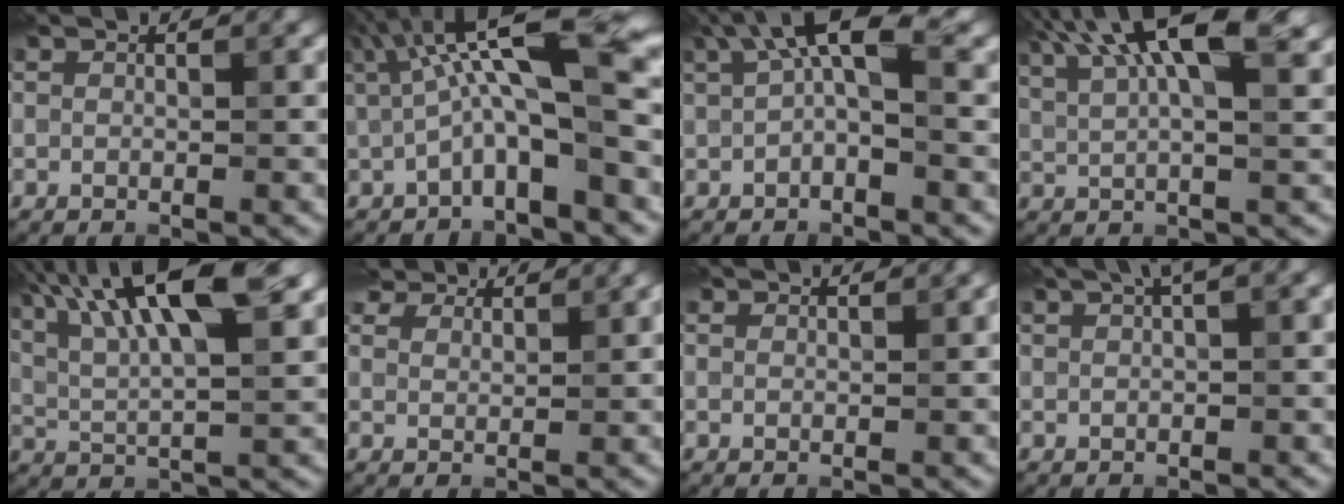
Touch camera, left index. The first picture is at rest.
{"total": 9.3, "force": [1.4, 2.4, 8.9], "torque": [-0.142, 0.017, 0.014]}
{"total": 5.2, "force": [1.6, 1.8, 4.7], "torque": [-0.077, 0.012, 0.017]}
{"total": 10.1, "force": [5.0, 3.1, 8.3], "torque": [-0.137, 0.025, 0.075]}
{"total": 11.4, "force": [5.1, 3.1, 9.7], "torque": [-0.163, 0.015, 0.081]}
{"total": 5.2, "force": [4.3, 2.2, 2.0], "torque": [-0.048, 0.009, 0.072]}
{"total": 0.8, "force": [0.7, 0.2, 0.2], "torque": [-0.003, -0.001, 0.010]}
{"total": 3.5, "force": [1.8, 0.7, 2.9], "torque": [-0.039, 0.013, 0.028]}